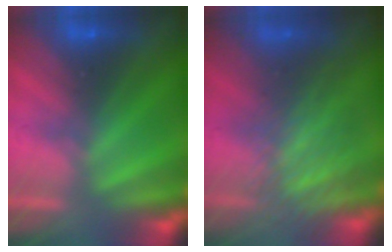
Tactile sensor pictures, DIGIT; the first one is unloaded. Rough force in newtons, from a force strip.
{"total": 2.9}